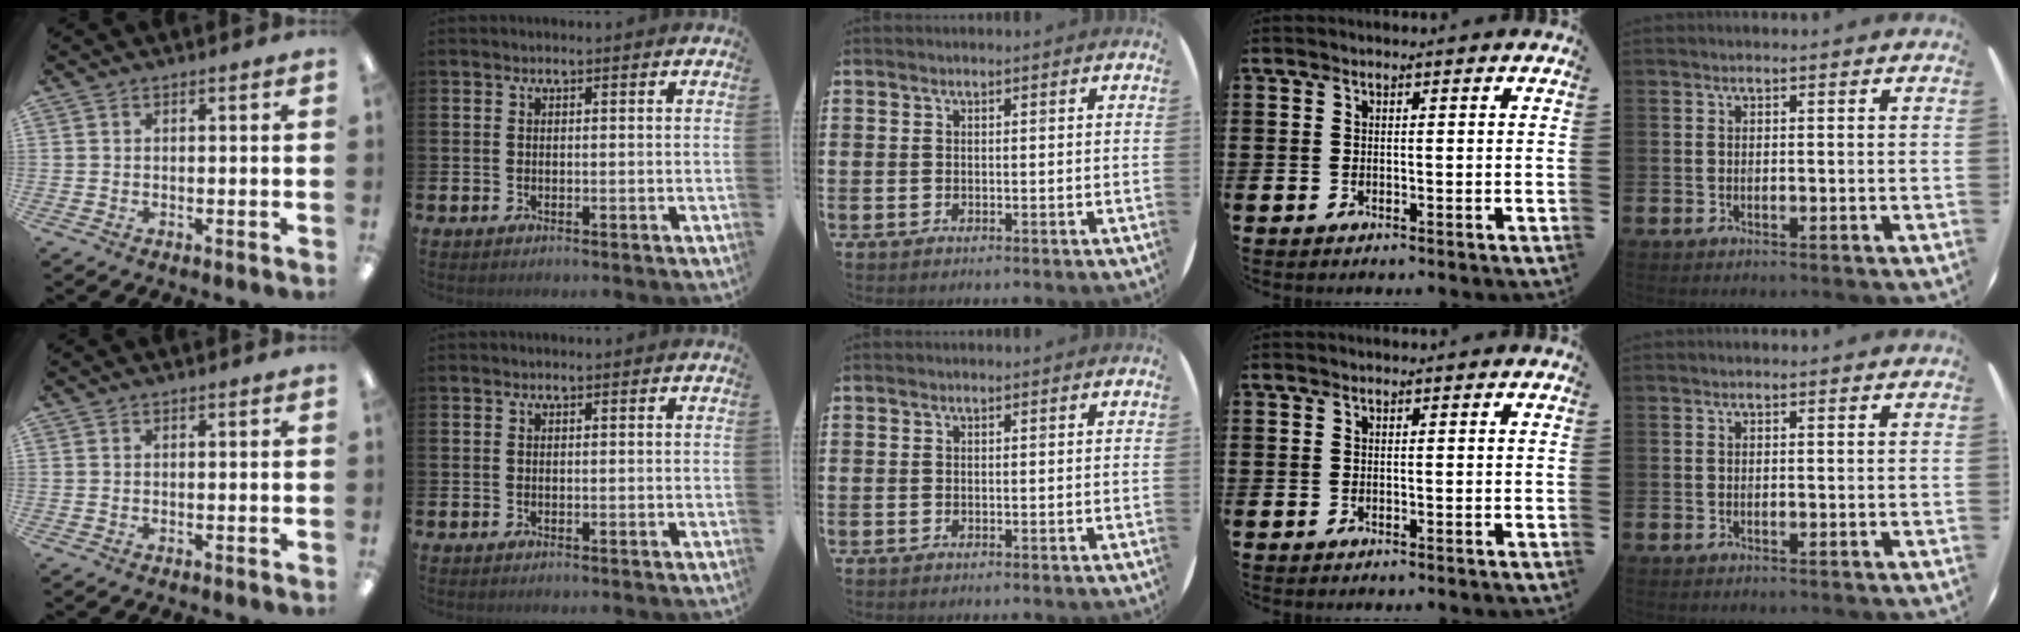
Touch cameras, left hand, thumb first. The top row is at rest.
{}